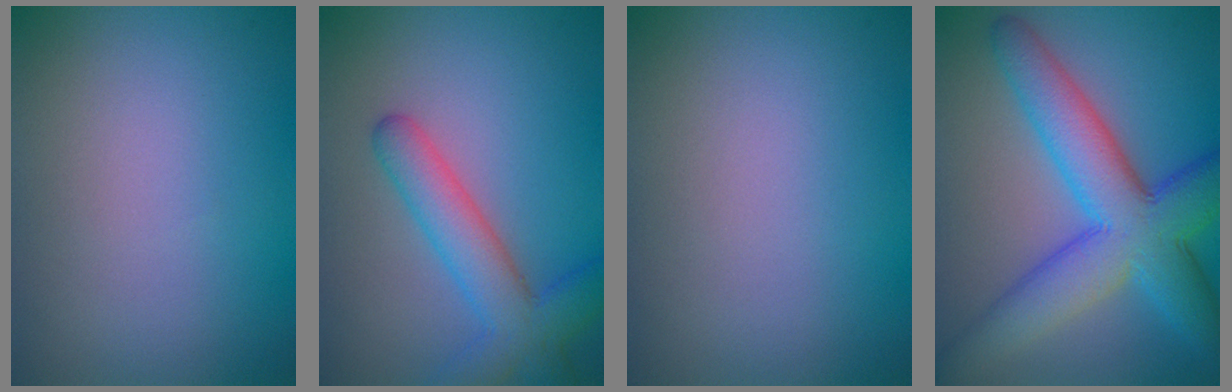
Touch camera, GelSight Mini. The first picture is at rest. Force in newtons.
{"total": 4.9, "press": 4.9, "slide": 0.3}
{"total": 0.0}
{"total": 9.3, "press": 9.3, "slide": 0.1}